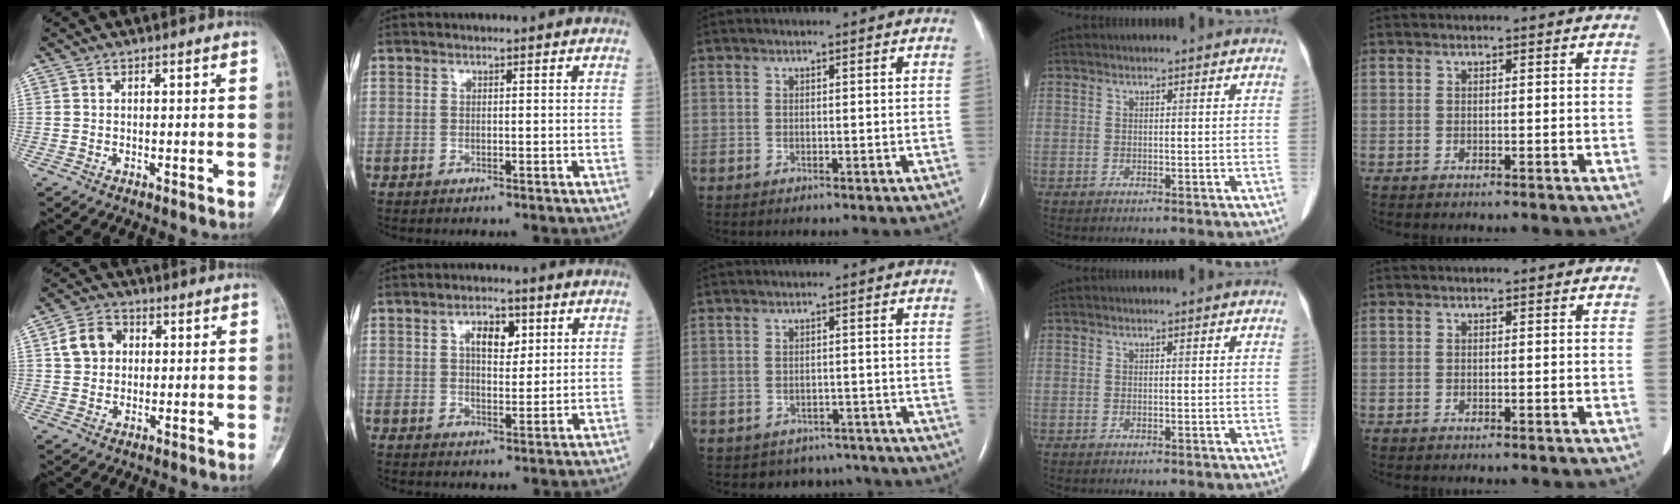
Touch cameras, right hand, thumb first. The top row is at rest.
{"thumb": {"total": 6.9, "force": [1.5, 5.7, 3.6], "torque": [-0.049, 0.008, 0.020]}, "index": {"total": 5.1, "force": [2.0, 2.6, 4.0], "torque": [-0.065, 0.008, 0.032]}, "middle": {"total": 5.8, "force": [-5.0, 3.1, -0.2], "torque": [0.010, 0.020, -0.054]}}